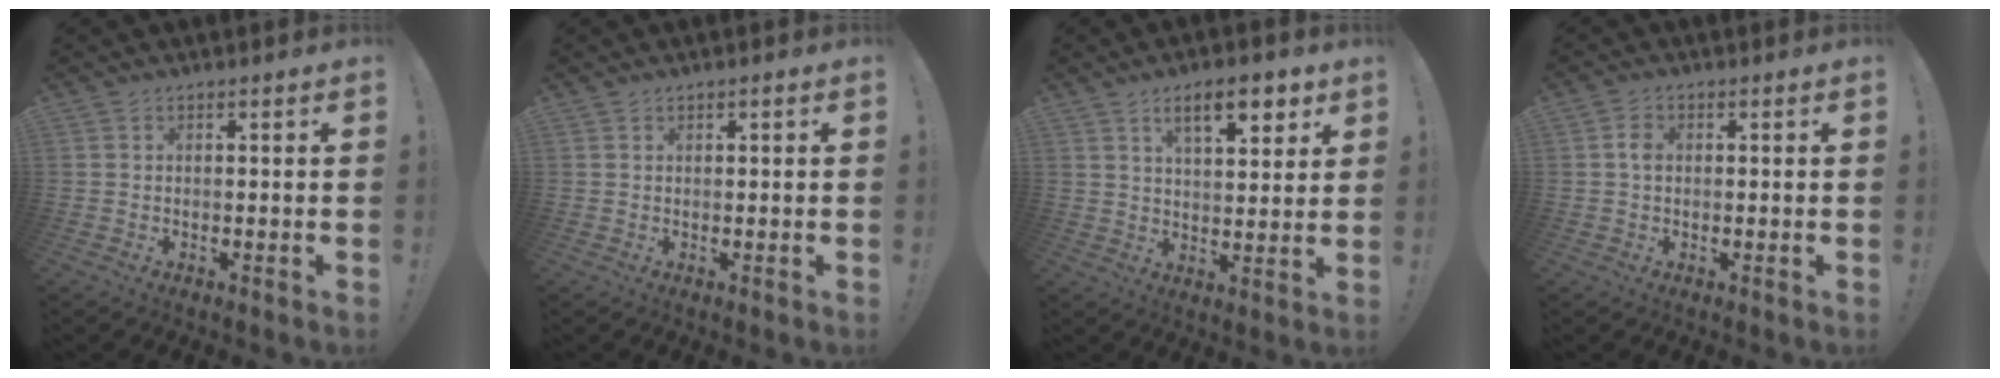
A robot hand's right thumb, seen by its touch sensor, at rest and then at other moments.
{"total": 0.6, "force": [0.4, 0.4, 0.1], "torque": [0.004, -0.002, 0.007]}
{"total": 10.5, "force": [5.8, 3.8, 8.0], "torque": [-0.107, -0.021, 0.094]}
{"total": 2.6, "force": [0.1, 1.8, 1.9], "torque": [-0.028, 0.004, 0.000]}